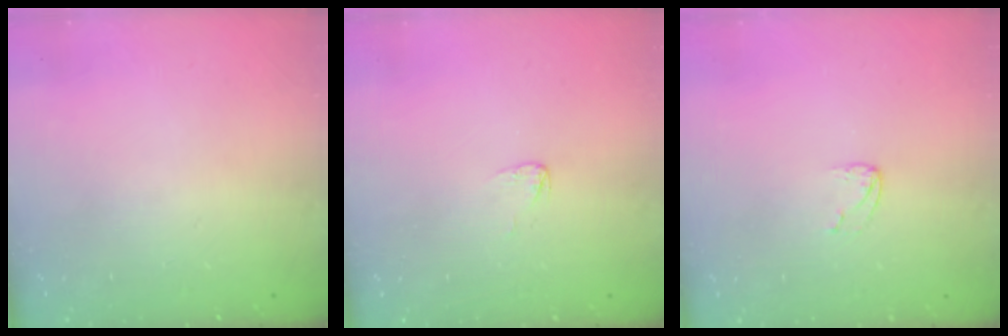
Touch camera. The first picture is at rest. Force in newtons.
{"total": 2.9, "press": 2.9, "slide": 0.2}
{"total": 3.3, "press": 3.3, "slide": 0.3}